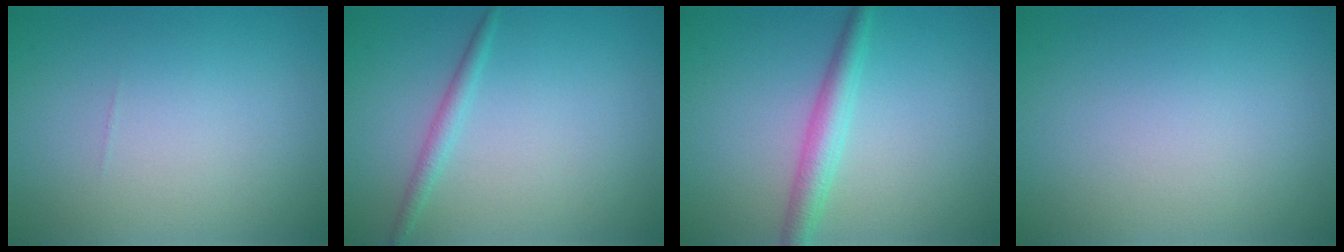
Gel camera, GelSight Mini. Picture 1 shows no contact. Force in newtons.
{"total": 1.4, "press": 1.4, "slide": 0.1}
{"total": 2.9, "press": 2.9, "slide": 0.1}
{"total": 0.0}